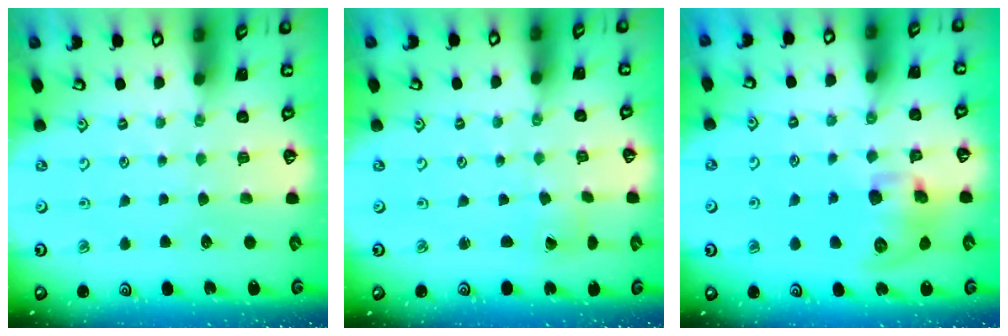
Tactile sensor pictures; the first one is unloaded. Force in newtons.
{"total": 1.0, "press": 1.0, "slide": 0.0}
{"total": 10.9, "press": 10.7, "slide": 2.0}